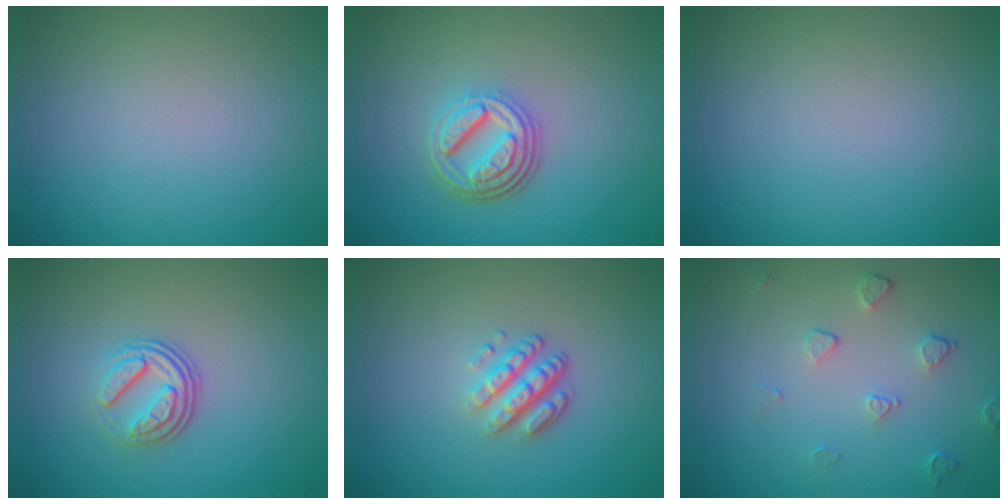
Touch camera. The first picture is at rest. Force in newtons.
{"total": 4.7, "press": 3.5, "slide": 3.2}
{"total": 0.0}
{"total": 3.4, "press": 2.5, "slide": 2.3}
{"total": 3.2, "press": 2.4, "slide": 2.1}
{"total": 1.6, "press": 1.1, "slide": 1.2}